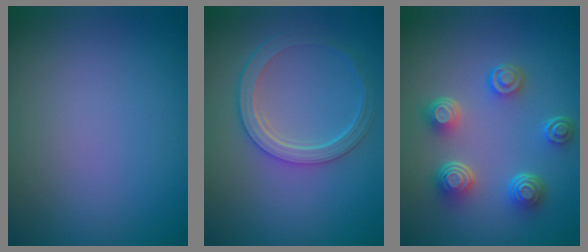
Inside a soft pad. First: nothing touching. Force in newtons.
{"total": 4.7, "press": 3.6, "slide": 3.0}
{"total": 4.9, "press": 3.6, "slide": 3.4}